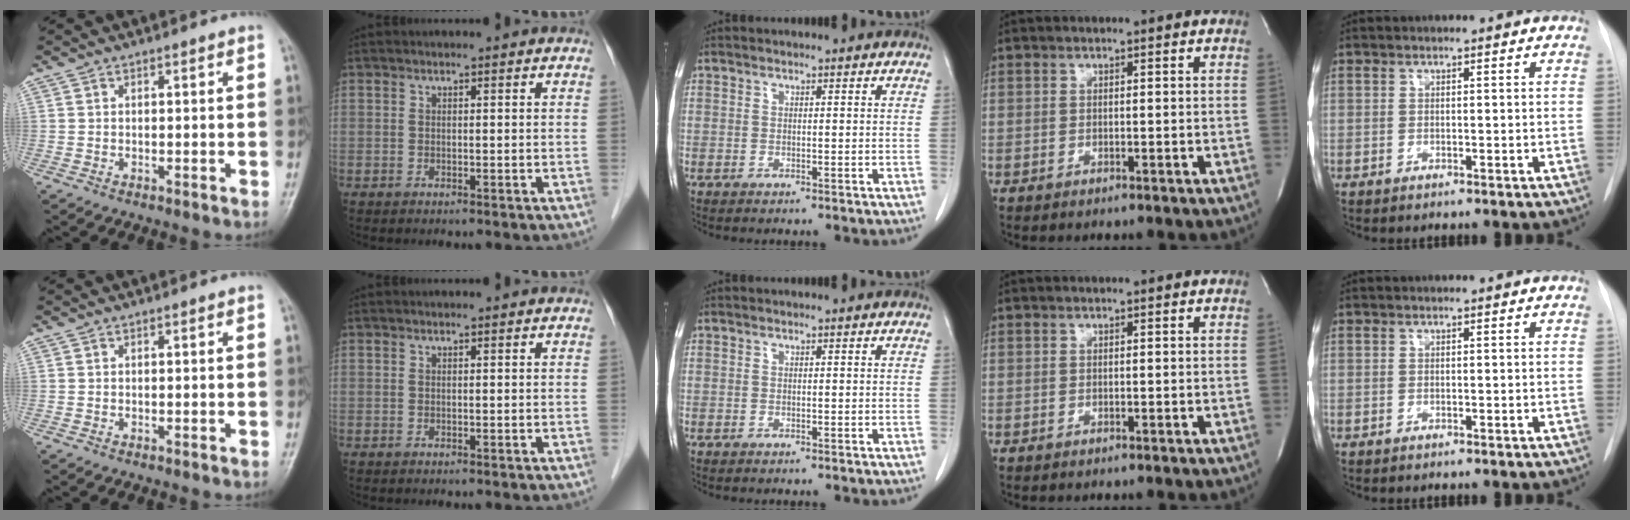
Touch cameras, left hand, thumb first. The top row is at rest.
{}